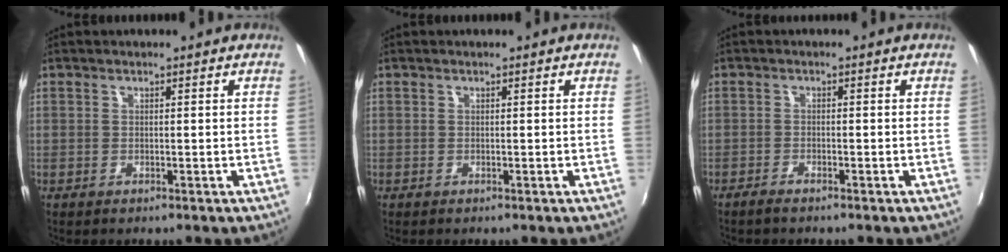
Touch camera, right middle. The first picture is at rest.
{"total": 0.0}
{"total": 2.0, "force": [-1.7, 0.3, 0.9], "torque": [-0.028, -0.003, -0.036]}